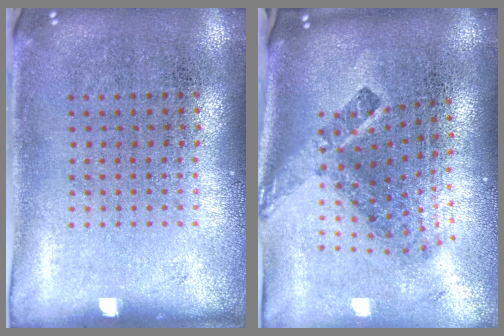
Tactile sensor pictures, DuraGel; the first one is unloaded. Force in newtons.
{"total": 2.6, "press": 1.6, "slide": 2.1}